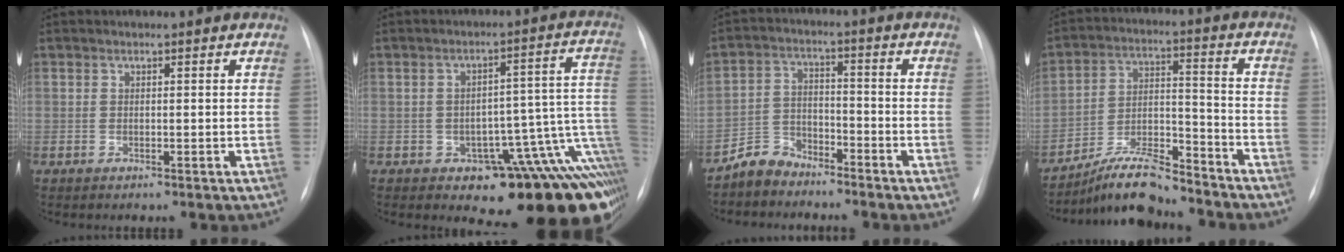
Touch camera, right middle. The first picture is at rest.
{"total": 18.0, "force": [-10.1, 6.7, 13.2], "torque": [-0.046, 0.056, -0.118]}
{"total": 5.5, "force": [-4.9, 2.5, 0.2], "torque": [0.002, 0.005, -0.097]}
{"total": 10.9, "force": [-10.1, 1.8, 3.7], "torque": [-0.062, 0.021, -0.178]}